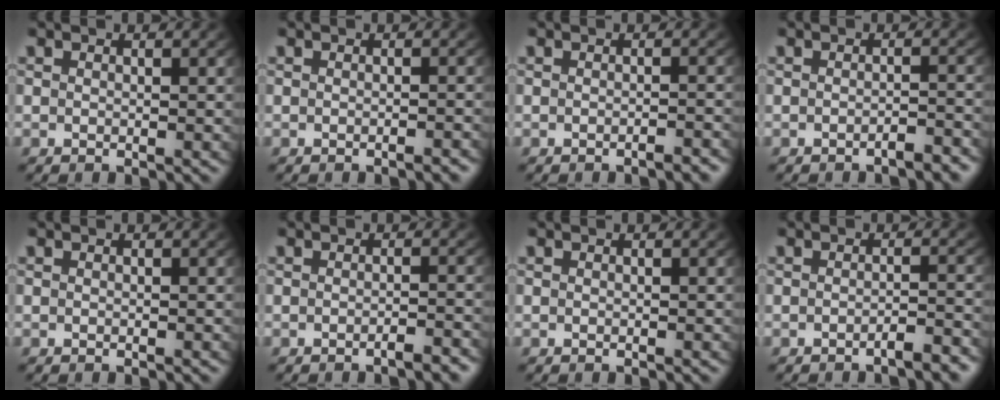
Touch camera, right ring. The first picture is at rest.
{"total": 0.8, "force": [-0.7, -0.2, 0.1], "torque": [-0.004, 0.000, -0.012]}
{"total": 1.1, "force": [-1.0, -0.2, 0.2], "torque": [-0.005, -0.001, -0.016]}
{"total": 1.6, "force": [-1.5, 0.0, 0.5], "torque": [-0.005, -0.001, -0.027]}
{"total": 0.0}
{"total": 1.3, "force": [-1.2, -0.1, 0.5], "torque": [-0.005, 0.001, -0.023]}
{"total": 0.0}
{"total": 1.8, "force": [-1.6, 0.0, 0.8], "torque": [-0.008, -0.001, -0.030]}